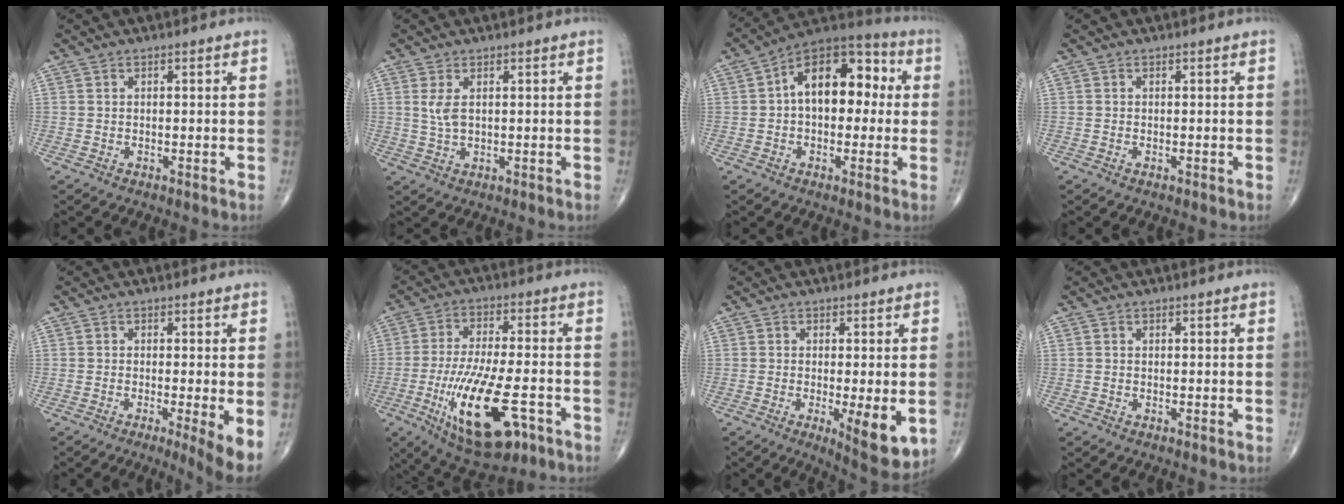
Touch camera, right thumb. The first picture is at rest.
{"total": 3.2, "force": [0.9, 1.5, 2.7], "torque": [-0.056, -0.002, 0.023]}
{"total": 15.5, "force": [1.8, 9.4, 12.2], "torque": [-0.144, 0.043, 0.013]}
{"total": 0.0}
{"total": 5.3, "force": [-1.5, 0.5, 5.1], "torque": [-0.085, -0.018, -0.029]}
{"total": 18.4, "force": [-7.0, 6.8, 15.6], "torque": [-0.290, 0.007, -0.103]}
{"total": 8.6, "force": [-2.0, 2.4, 8.0], "torque": [-0.115, -0.024, -0.026]}
{"total": 0.0}